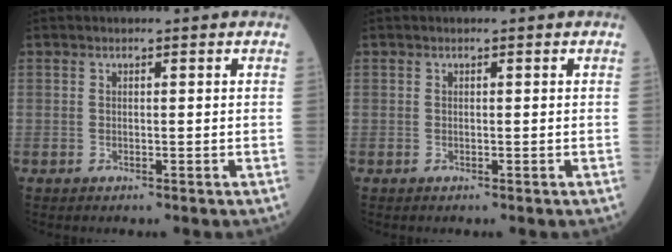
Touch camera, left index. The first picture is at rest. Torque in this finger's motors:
{"motor_torque": [-0.02, 0.02, 0.00, 0.00]}